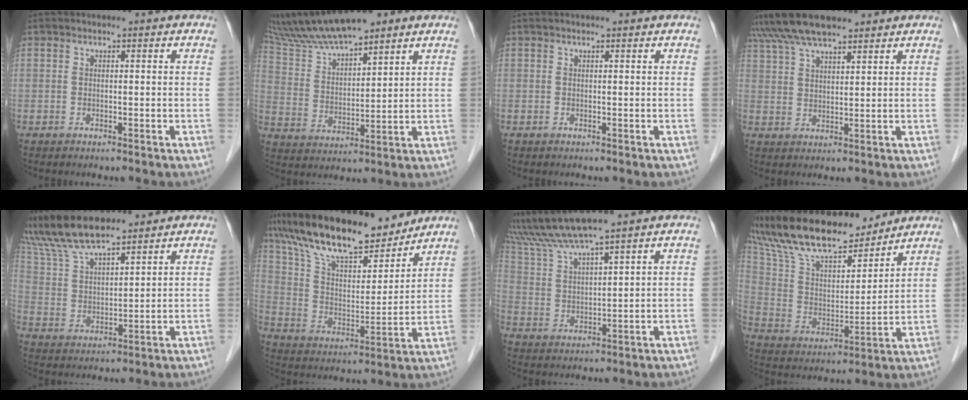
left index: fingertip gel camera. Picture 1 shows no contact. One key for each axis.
{"total": 13.2, "fx": 11.2, "fy": 2.1, "fz": 6.6, "tx": -0.127, "ty": 0.020, "tz": 0.210}
{"total": 1.0, "fx": 0.8, "fy": 0.0, "fz": 0.5, "tx": -0.007, "ty": 0.014, "tz": 0.014}
{"total": 9.8, "fx": 8.0, "fy": 1.9, "fz": 5.3, "tx": -0.097, "ty": 0.030, "tz": 0.145}
{"total": 13.9, "fx": 12.2, "fy": 2.5, "fz": 6.2, "tx": -0.134, "ty": 0.025, "tz": 0.239}
{"total": 18.0, "fx": 14.9, "fy": 4.4, "fz": 9.1, "tx": -0.165, "ty": 0.012, "tz": 0.267}
{"total": 9.5, "fx": 8.4, "fy": -1.4, "fz": 4.3, "tx": -0.094, "ty": 0.012, "tz": 0.166}
{"total": 21.4, "fx": 18.5, "fy": 4.9, "fz": 9.6, "tx": -0.191, "ty": 0.019, "tz": 0.326}